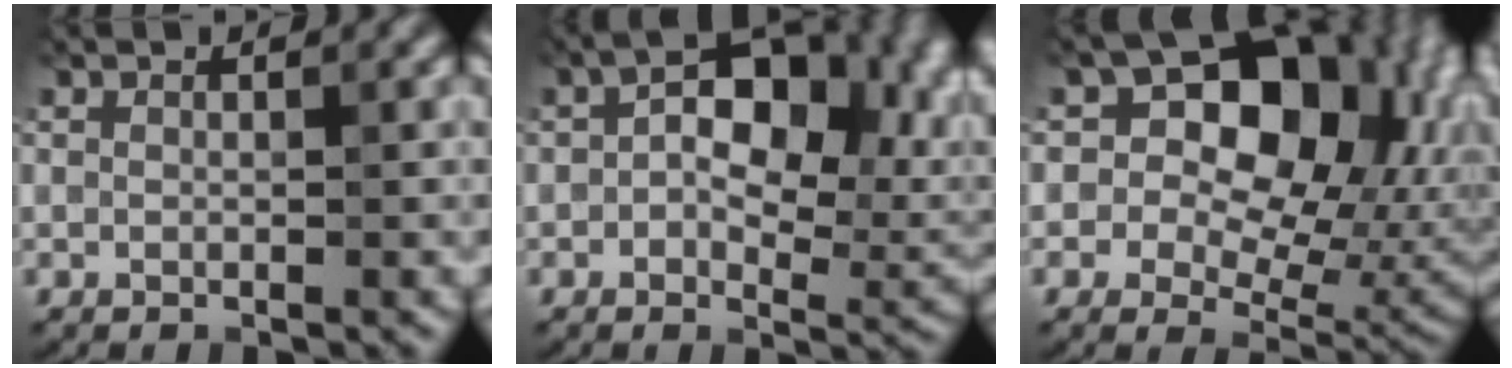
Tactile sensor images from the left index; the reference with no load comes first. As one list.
[{"total": 10.6, "force": [1.2, 5.9, 8.7], "torque": [-0.124, 0.018, 0.037]}, {"total": 12.9, "force": [2.3, 9.1, 8.8], "torque": [-0.090, 0.025, 0.054]}]